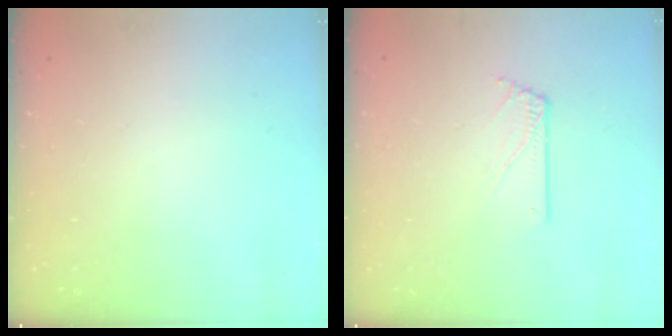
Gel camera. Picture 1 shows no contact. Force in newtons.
{"total": 1.6, "press": 1.6, "slide": 0.2}